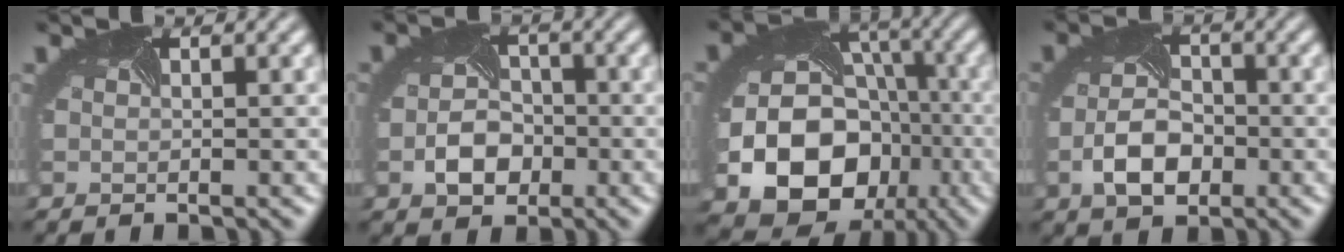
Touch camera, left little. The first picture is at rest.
{"total": 3.5, "force": [-1.3, 2.6, 2.0], "torque": [-0.037, -0.005, -0.025]}
{"total": 17.6, "force": [-5.4, 14.5, 8.4], "torque": [-0.169, -0.052, -0.085]}
{"total": 4.5, "force": [-1.3, 2.8, 3.2], "torque": [-0.069, -0.009, -0.028]}